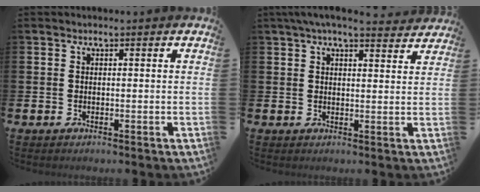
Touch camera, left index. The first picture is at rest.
{"total": 4.6, "force": [4.2, 0.6, 1.9], "torque": [-0.038, -0.014, 0.074]}